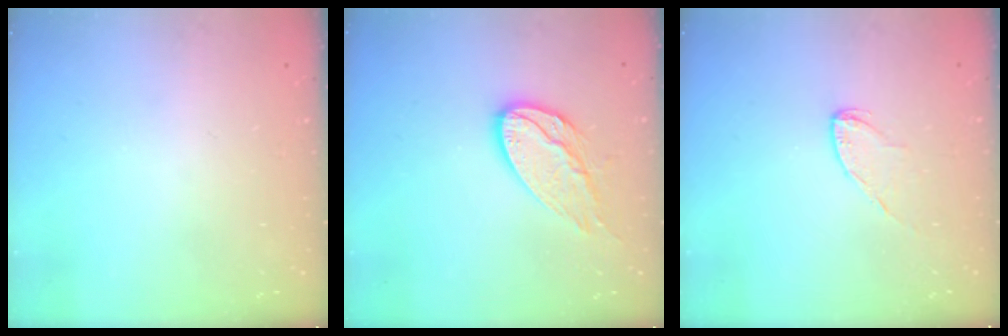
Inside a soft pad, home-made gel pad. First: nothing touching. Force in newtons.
{"total": 12.2, "press": 12.1, "slide": 0.8}
{"total": 5.3, "press": 5.3, "slide": 0.5}